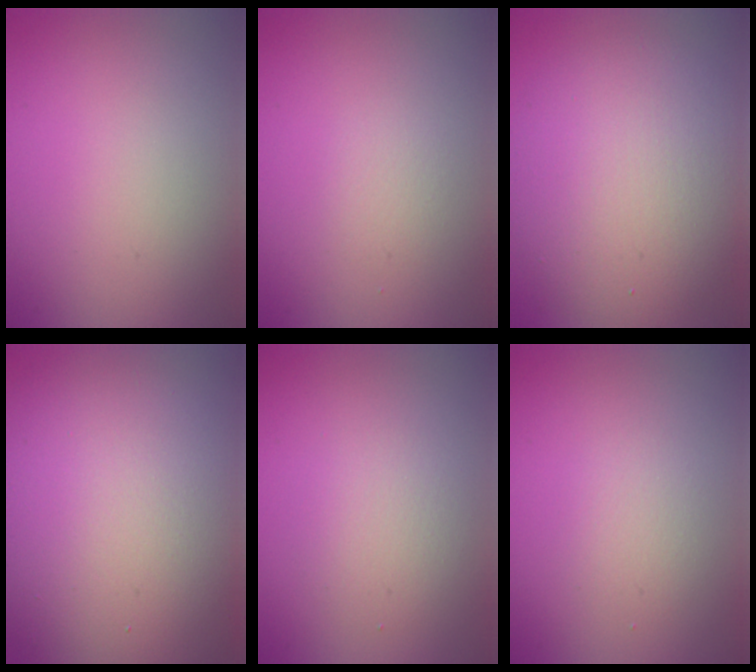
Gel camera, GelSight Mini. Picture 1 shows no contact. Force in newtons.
{"total": 0.9, "press": 0.9, "slide": 0.0}
{"total": 8.7, "press": 8.7, "slide": 0.7}
{"total": 15.8, "press": 15.8, "slide": 0.6}
{"total": 2.4, "press": 2.4, "slide": 0.3}
{"total": 1.6, "press": 1.6, "slide": 0.1}